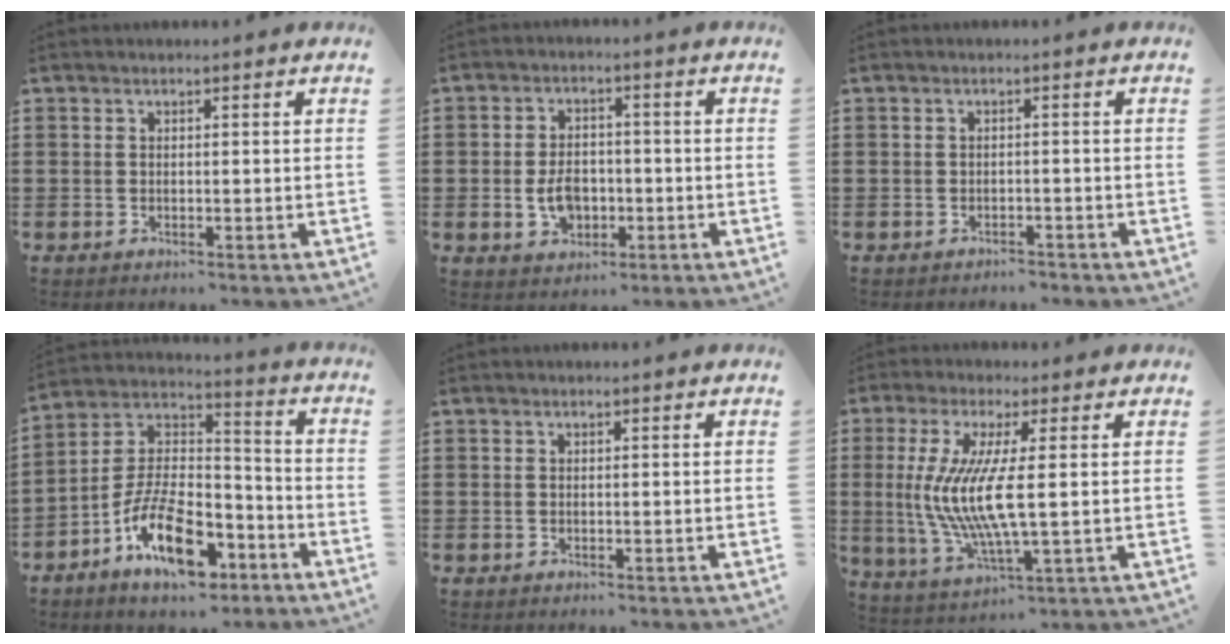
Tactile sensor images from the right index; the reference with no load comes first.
{"total": 5.0, "force": [-1.1, 3.6, 3.4], "torque": [-0.067, -0.001, -0.024]}
{"total": 1.3, "force": [-1.2, 0.3, 0.0], "torque": [-0.007, 0.002, -0.028]}
{"total": 13.8, "force": [-8.1, 5.8, 9.6], "torque": [-0.189, 0.024, -0.150]}
{"total": 0.0}
{"total": 9.7, "force": [0.7, 1.3, 9.6], "torque": [-0.222, -0.023, 0.002]}